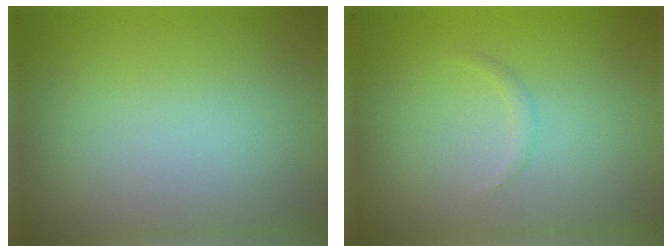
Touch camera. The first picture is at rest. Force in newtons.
{"total": 0.5, "press": 0.5, "slide": 0.0}